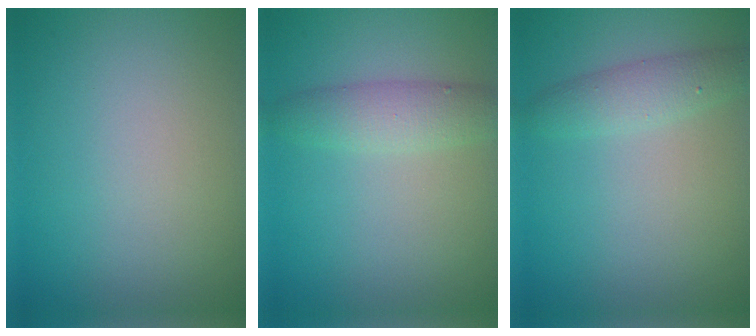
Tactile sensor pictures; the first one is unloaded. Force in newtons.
{"total": 2.9, "press": 2.9, "slide": 0.0}
{"total": 2.4, "press": 2.4, "slide": 0.1}